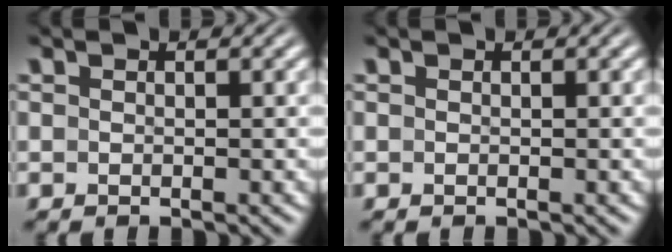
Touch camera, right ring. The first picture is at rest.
{"total": 0.0}